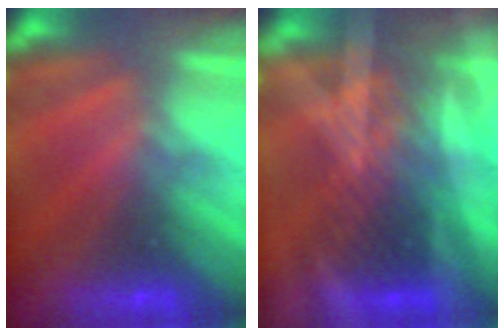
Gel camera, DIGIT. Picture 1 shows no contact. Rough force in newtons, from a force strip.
{"total": 3.0}